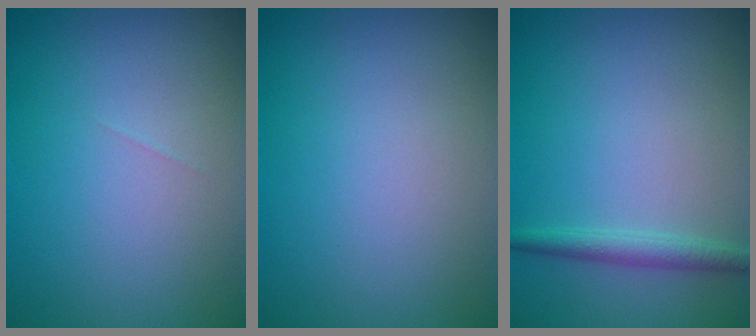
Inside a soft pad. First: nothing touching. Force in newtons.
{"total": 0.0}
{"total": 1.9, "press": 1.9, "slide": 0.0}